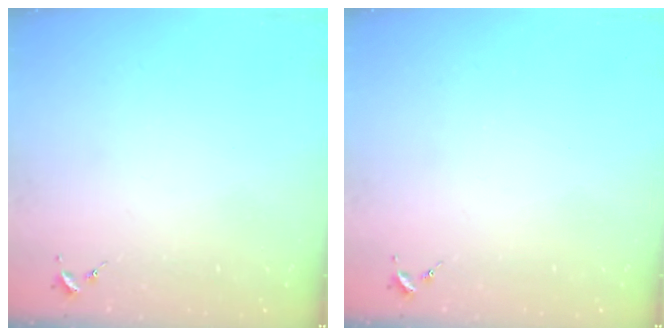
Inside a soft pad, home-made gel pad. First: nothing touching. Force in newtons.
{"total": 0.0}